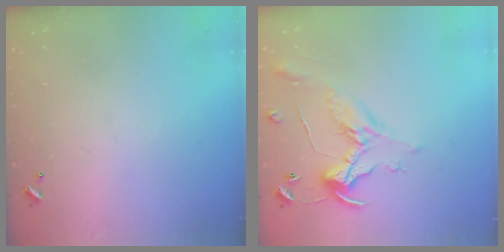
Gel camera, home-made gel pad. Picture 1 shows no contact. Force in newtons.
{"total": 1.1, "press": 0.8, "slide": 0.9}